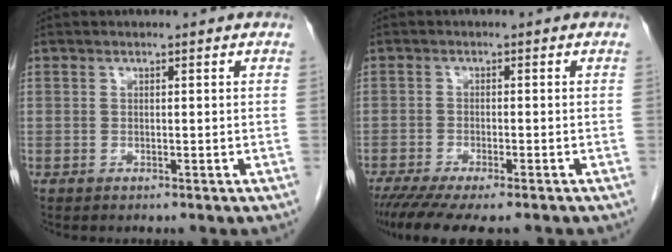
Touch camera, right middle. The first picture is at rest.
{"total": 10.0, "force": [-8.1, 1.6, 5.6], "torque": [-0.083, -0.018, -0.124]}